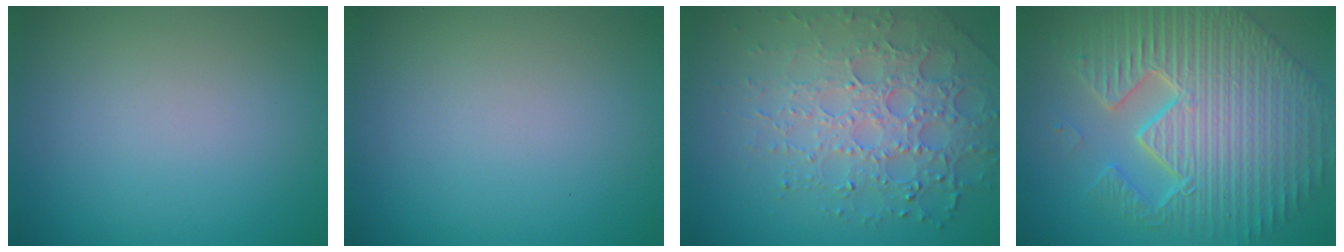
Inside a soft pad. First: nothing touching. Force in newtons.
{"total": 0.0}
{"total": 6.2, "press": 4.7, "slide": 4.0}
{"total": 11.4, "press": 7.4, "slide": 8.7}